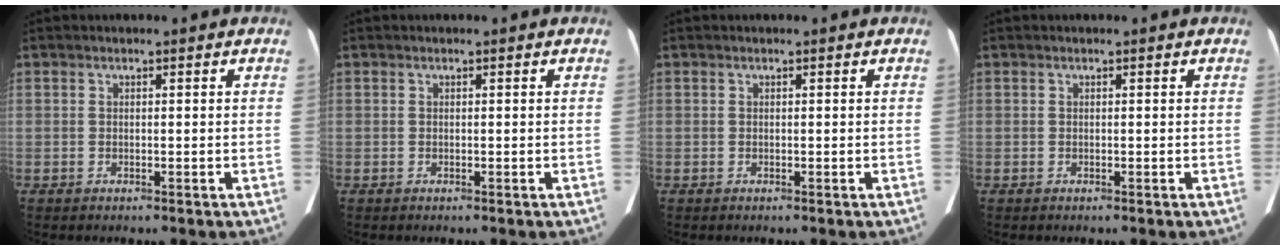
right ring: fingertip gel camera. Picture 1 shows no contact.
{"total": 0.0}
{"total": 0.0}
{"total": 0.0}